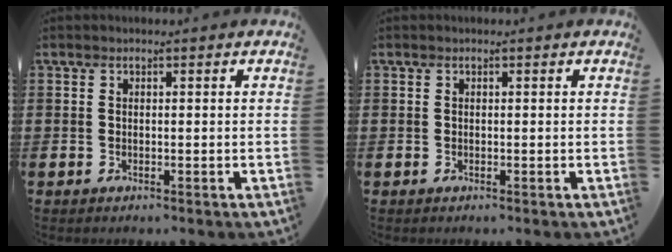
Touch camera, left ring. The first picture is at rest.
{"total": 0.0}